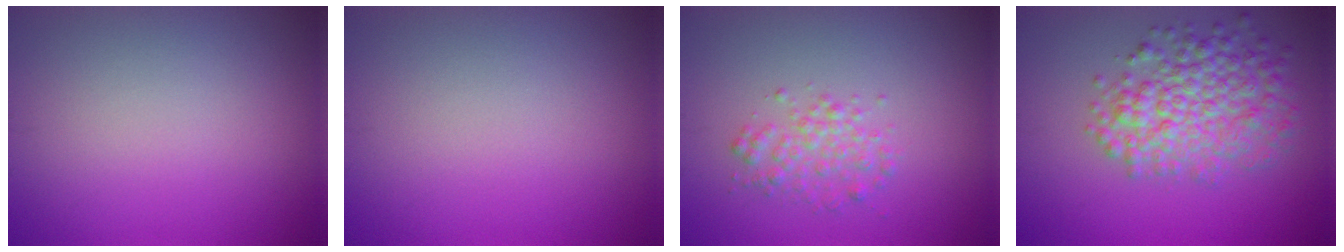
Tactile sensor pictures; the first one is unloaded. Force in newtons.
{"total": 0.0}
{"total": 2.0, "press": 2.0, "slide": 0.0}
{"total": 5.9, "press": 5.9, "slide": 0.2}